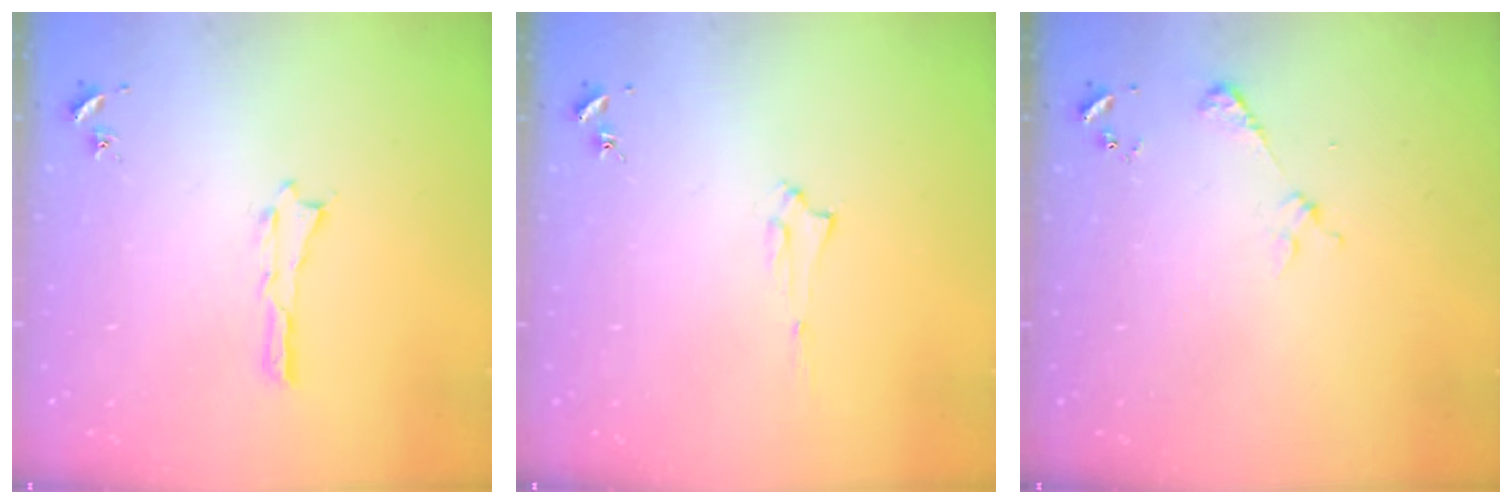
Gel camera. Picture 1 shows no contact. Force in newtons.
{"total": 1.5, "press": 1.5, "slide": 0.2}
{"total": 2.2, "press": 2.2, "slide": 0.2}